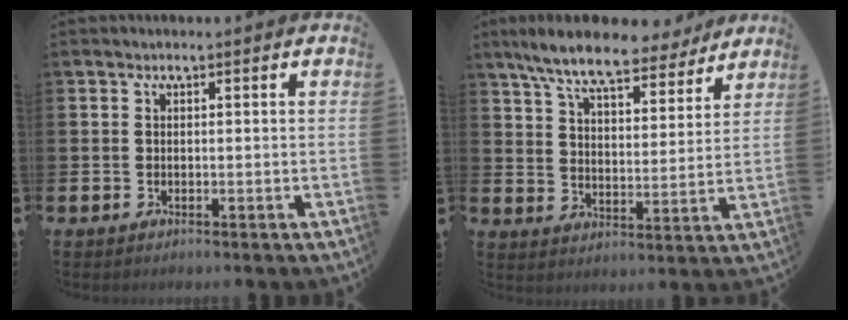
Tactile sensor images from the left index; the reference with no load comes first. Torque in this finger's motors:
{"motor_torque": [0.99, -1.15, 1.06, 0.21]}